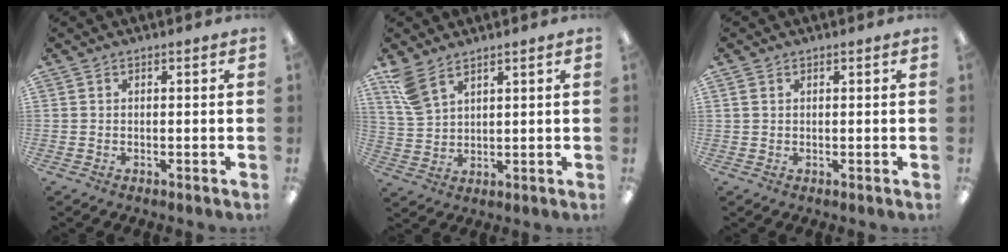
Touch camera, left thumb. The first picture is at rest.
{"total": 7.1, "force": [5.2, 3.1, 3.7], "torque": [-0.086, -0.017, 0.100]}
{"total": 1.3, "force": [0.5, 1.0, 0.5], "torque": [-0.013, 0.004, 0.009]}